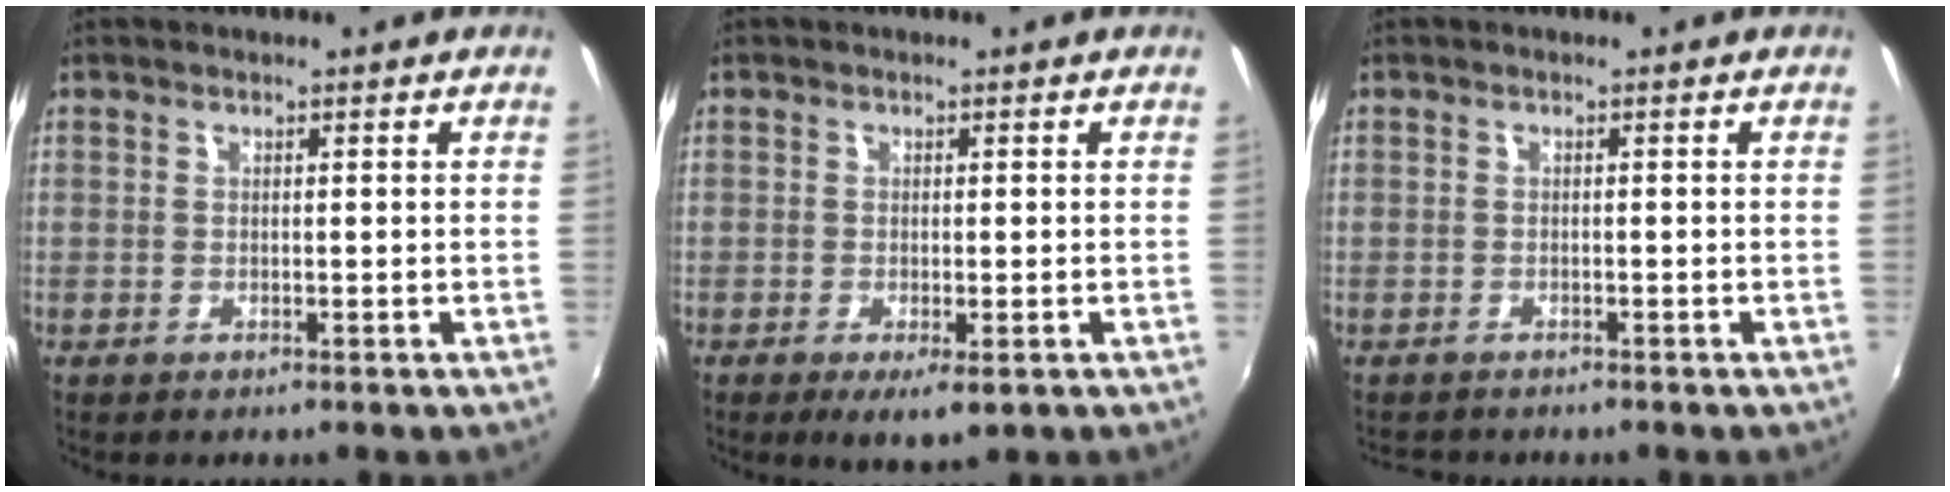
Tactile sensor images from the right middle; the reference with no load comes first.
{"total": 3.6, "force": [-1.6, 1.1, 3.0], "torque": [-0.058, -0.018, -0.020]}
{"total": 1.8, "force": [-1.6, 0.7, 0.2], "torque": [-0.010, -0.007, -0.027]}